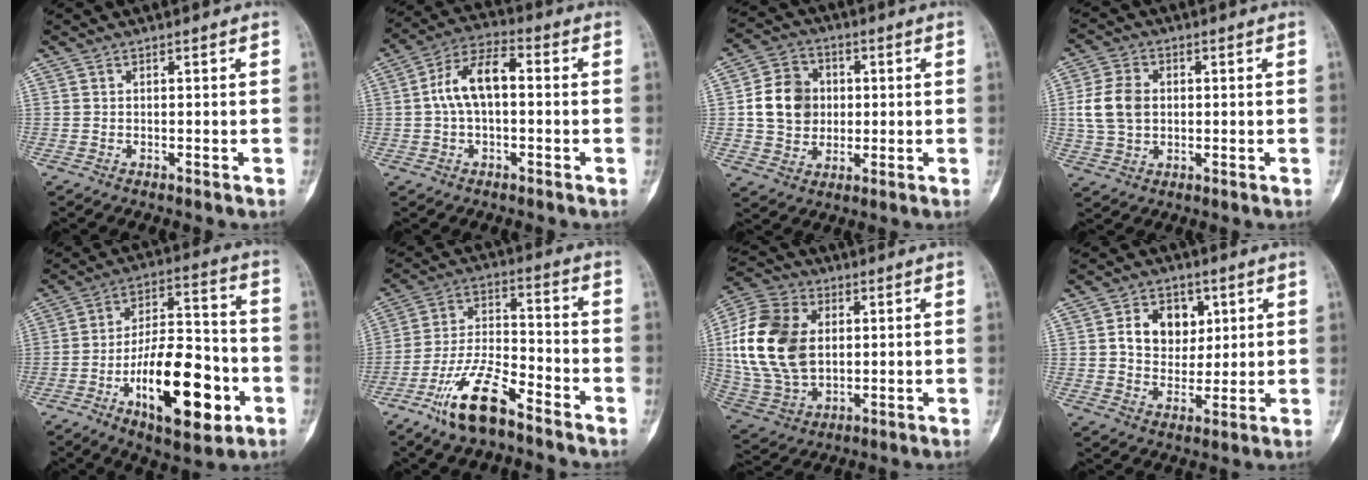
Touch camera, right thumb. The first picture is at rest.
{"total": 9.8, "force": [0.3, 5.2, 8.3], "torque": [-0.160, 0.034, -0.001]}
{"total": 11.0, "force": [0.7, 9.5, 5.5], "torque": [-0.069, 0.007, 0.012]}
{"total": 8.4, "force": [0.7, 6.2, 5.6], "torque": [-0.103, 0.005, 0.016]}
{"total": 20.6, "force": [-7.5, 8.7, 17.1], "torque": [-0.257, 0.036, -0.114]}
{"total": 13.1, "force": [-8.5, 4.3, 8.9], "torque": [-0.179, 0.056, -0.162]}
{"total": 19.9, "force": [2.5, 13.8, 14.2], "torque": [-0.281, -0.001, 0.054]}
{"total": 9.8, "force": [2.8, 7.6, 5.4], "torque": [-0.047, -0.008, 0.051]}